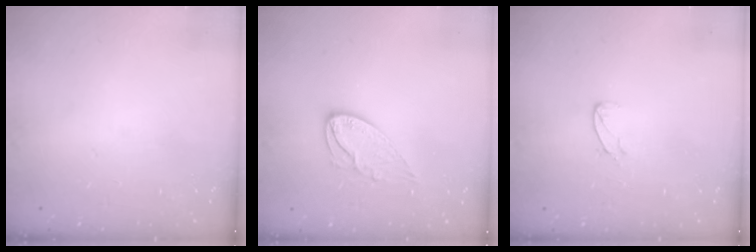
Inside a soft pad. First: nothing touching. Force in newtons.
{"total": 8.5, "press": 8.5, "slide": 0.5}
{"total": 5.4, "press": 5.4, "slide": 0.4}